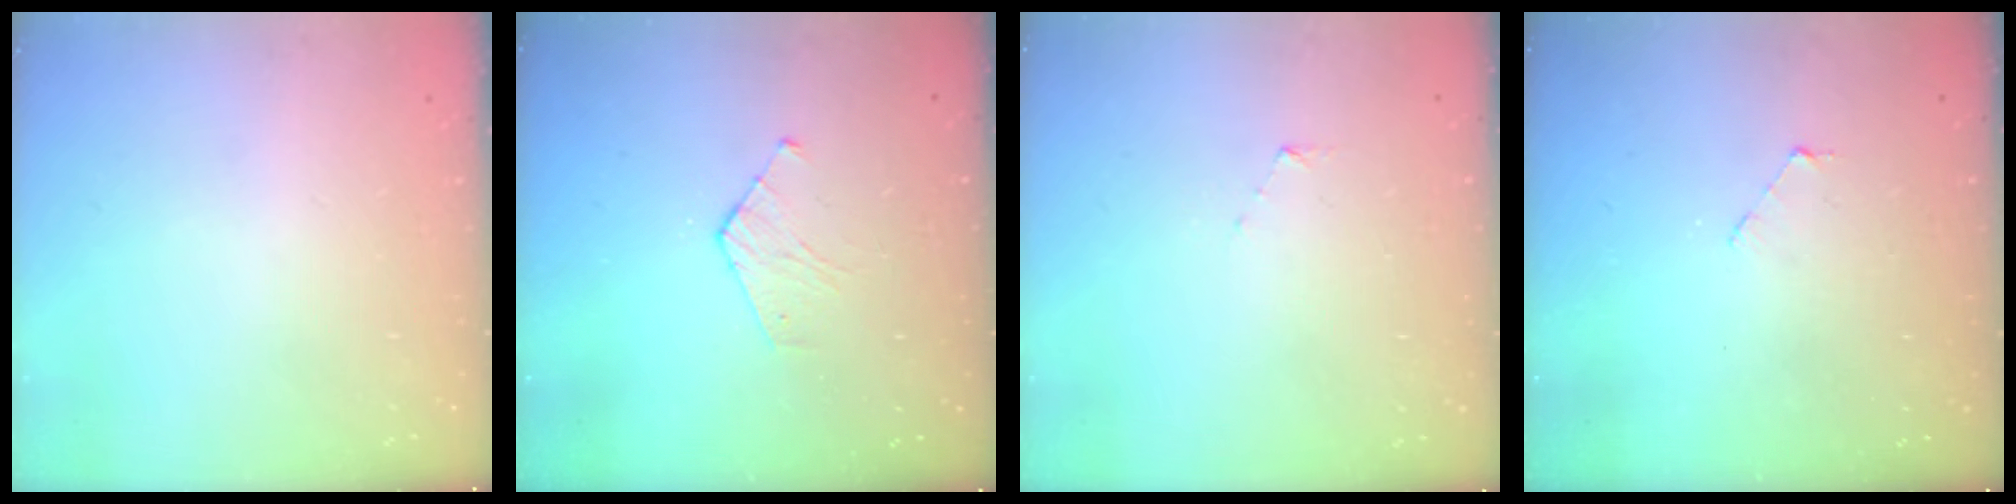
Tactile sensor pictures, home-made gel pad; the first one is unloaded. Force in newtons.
{"total": 2.8, "press": 2.7, "slide": 0.3}
{"total": 2.9, "press": 2.8, "slide": 0.3}
{"total": 1.9, "press": 1.9, "slide": 0.2}